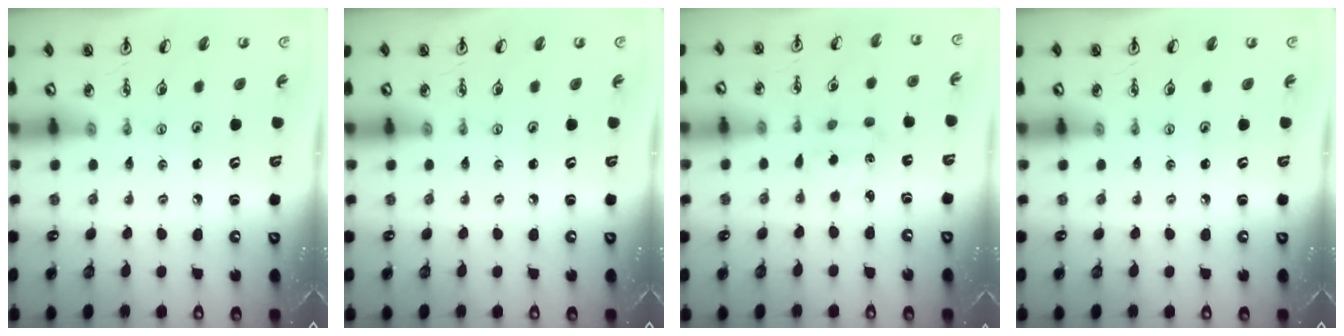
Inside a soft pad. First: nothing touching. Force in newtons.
{"total": 0.0}
{"total": 1.9, "press": 1.8, "slide": 0.6}
{"total": 0.0}